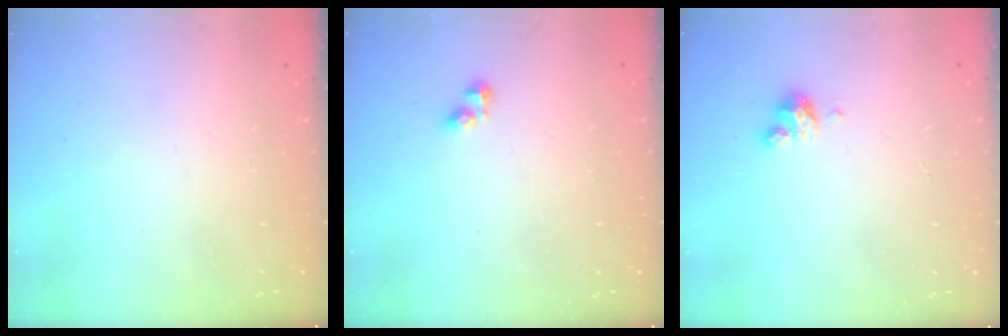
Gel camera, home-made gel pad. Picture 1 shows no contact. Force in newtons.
{"total": 2.8, "press": 2.8, "slide": 0.3}
{"total": 4.1, "press": 4.1, "slide": 0.3}